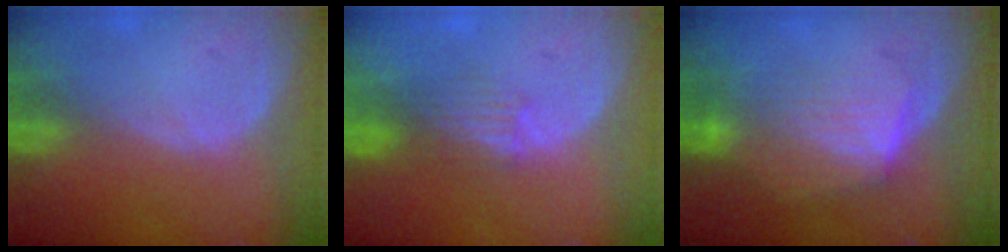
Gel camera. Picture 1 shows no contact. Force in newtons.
{"total": 3.4, "press": 3.3, "slide": 0.5}
{"total": 6.9, "press": 6.8, "slide": 0.5}